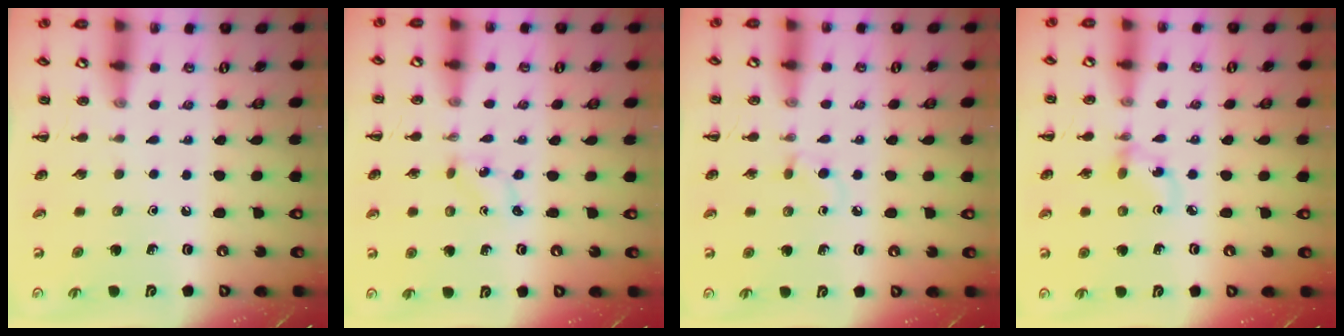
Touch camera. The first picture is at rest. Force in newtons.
{"total": 0.0}
{"total": 1.9, "press": 1.6, "slide": 1.0}
{"total": 2.9, "press": 2.8, "slide": 0.9}